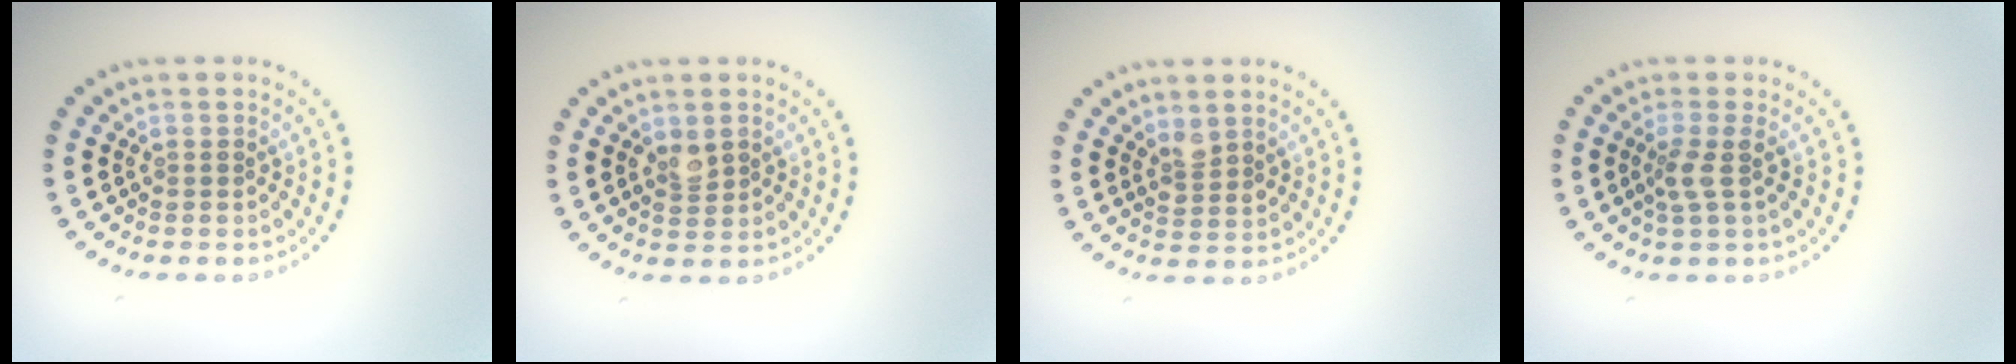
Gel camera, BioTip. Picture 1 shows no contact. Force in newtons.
{"total": 1.4, "press": 1.4, "slide": 0.1}
{"total": 1.6, "press": 1.4, "slide": 0.8}
{"total": 1.8, "press": 1.4, "slide": 1.2}